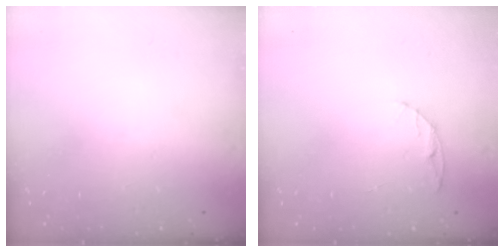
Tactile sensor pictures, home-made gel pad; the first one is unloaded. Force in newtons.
{"total": 5.7, "press": 5.6, "slide": 0.7}